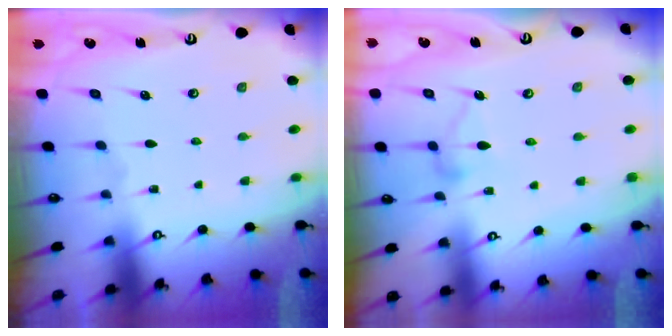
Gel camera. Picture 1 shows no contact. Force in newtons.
{"total": 10.0, "press": 9.9, "slide": 0.5}